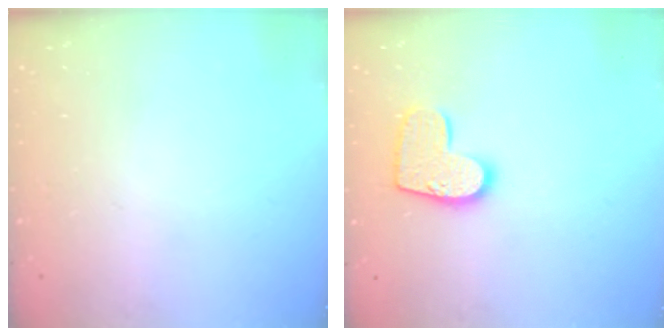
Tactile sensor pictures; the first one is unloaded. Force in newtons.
{"total": 12.0, "press": 11.9, "slide": 0.7}